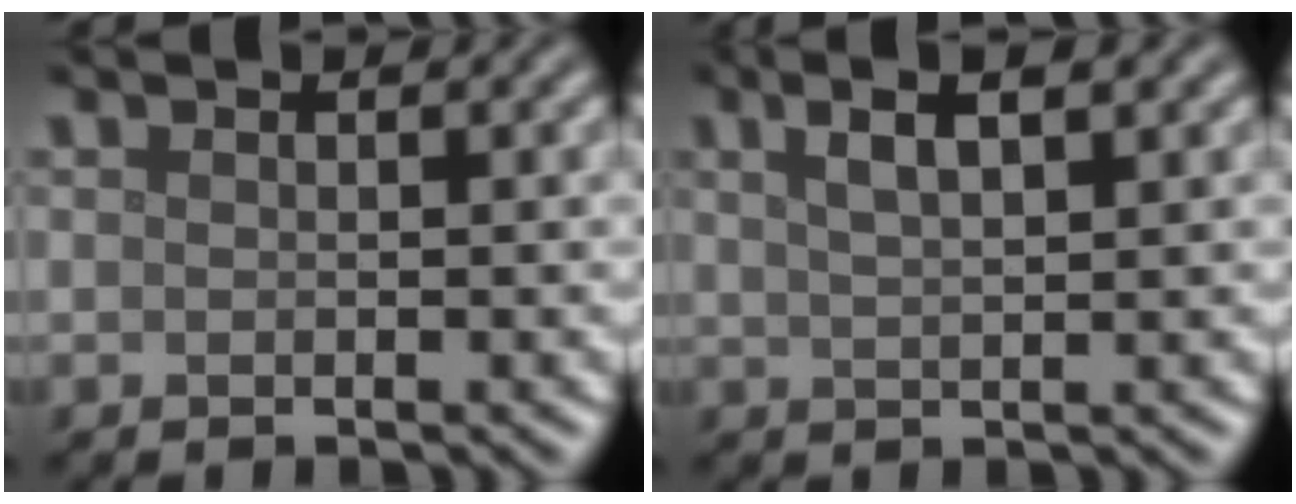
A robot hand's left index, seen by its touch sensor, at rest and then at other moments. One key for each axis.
{"total": 3.6, "fx": 2.0, "fy": 1.1, "fz": 2.8, "tx": -0.042, "ty": 0.010, "tz": 0.029}